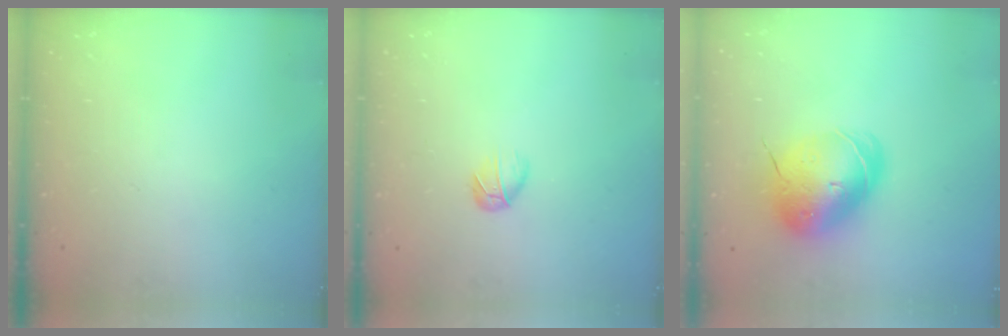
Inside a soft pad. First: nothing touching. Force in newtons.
{"total": 3.1, "press": 2.9, "slide": 0.9}
{"total": 12.1, "press": 11.9, "slide": 2.2}